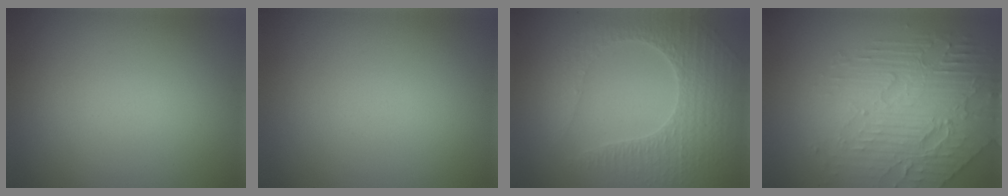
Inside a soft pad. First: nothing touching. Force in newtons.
{"total": 0.0}
{"total": 4.5, "press": 3.3, "slide": 3.1}
{"total": 6.8, "press": 4.9, "slide": 4.8}